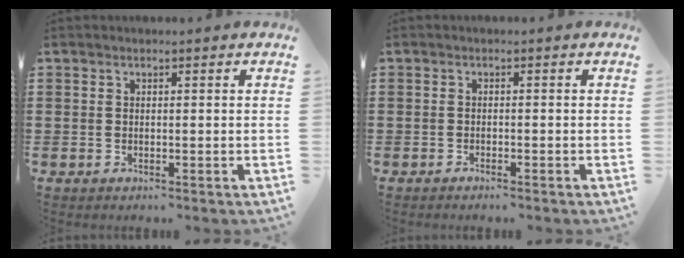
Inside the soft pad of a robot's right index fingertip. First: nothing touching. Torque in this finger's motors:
{"motor_torque": [0.08, 0.06, 0.07, 0.02]}